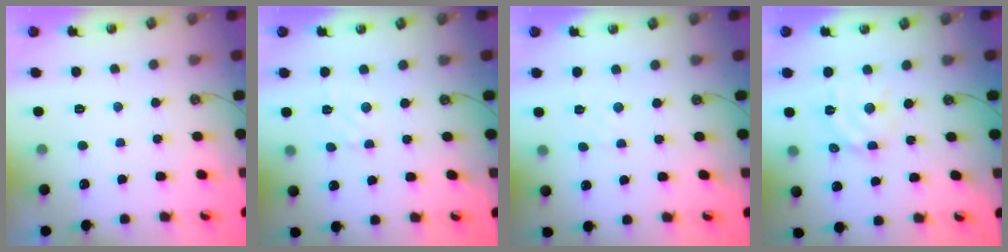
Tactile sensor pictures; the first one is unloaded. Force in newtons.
{"total": 3.4, "press": 3.4, "slide": 0.4}
{"total": 2.0, "press": 2.0, "slide": 0.4}
{"total": 11.6, "press": 11.6, "slide": 0.8}